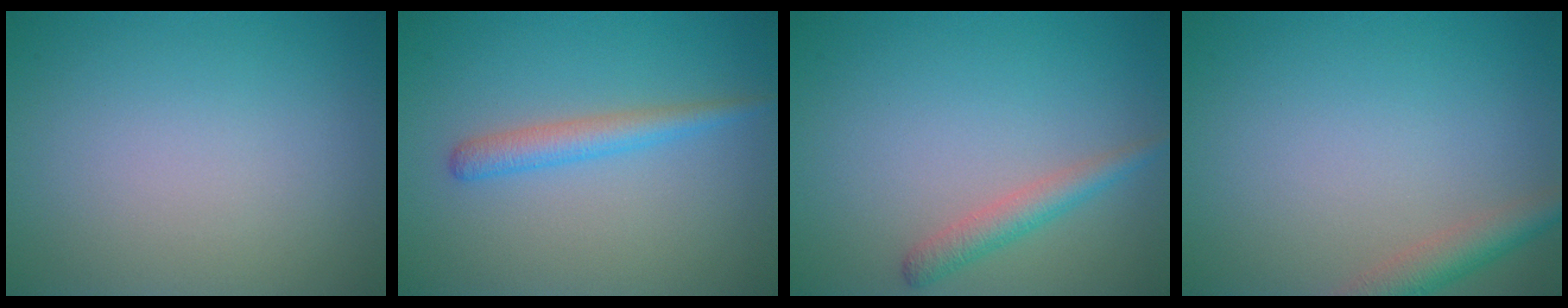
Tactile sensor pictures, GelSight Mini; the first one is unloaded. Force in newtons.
{"total": 2.4, "press": 2.4, "slide": 0.2}
{"total": 2.2, "press": 2.2, "slide": 0.1}
{"total": 2.9, "press": 2.9, "slide": 0.2}